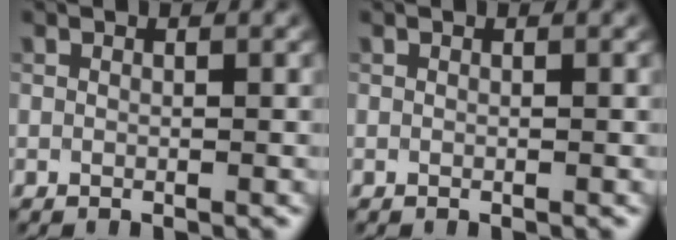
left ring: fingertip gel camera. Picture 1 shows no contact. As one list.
[{"total": 0.0}]